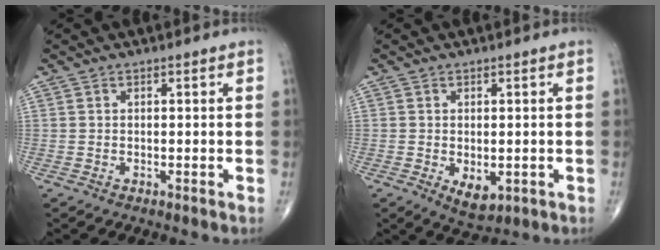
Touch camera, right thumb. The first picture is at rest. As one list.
[{"total": 4.6, "force": [-1.1, 2.6, 3.6], "torque": [-0.048, -0.009, -0.005]}]